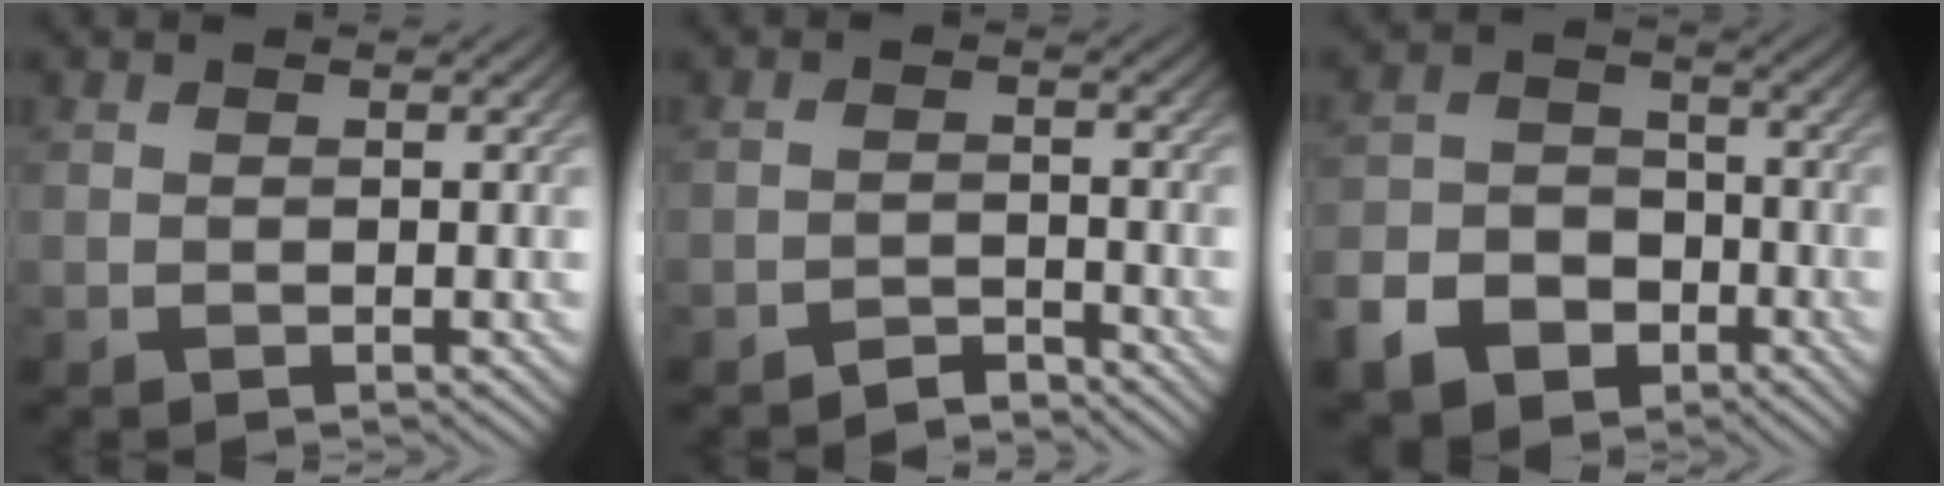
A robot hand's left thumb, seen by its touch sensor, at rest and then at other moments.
{"total": 2.3, "force": [-2.2, 0.3, 0.4], "torque": [-0.003, 0.007, -0.043]}
{"total": 8.3, "force": [-4.7, 5.9, 3.5], "torque": [-0.088, -0.016, -0.093]}